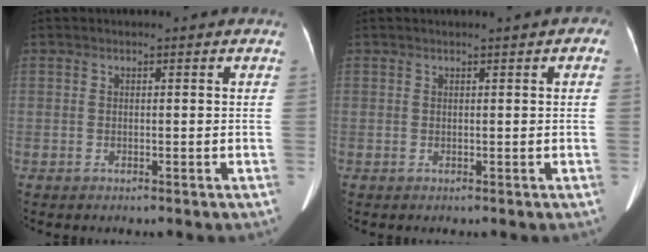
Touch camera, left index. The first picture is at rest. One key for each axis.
{"total": 1.9, "fx": 0.8, "fy": 0.5, "fz": 1.6, "tx": -0.016, "ty": 0.015, "tz": 0.009}